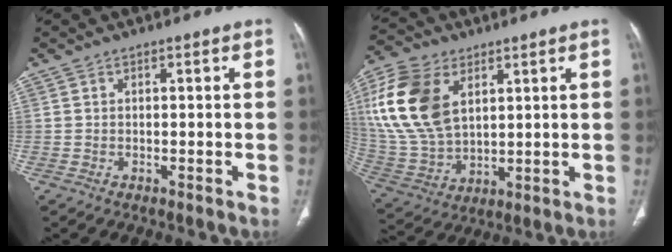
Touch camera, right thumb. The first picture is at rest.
{"total": 19.0, "force": [6.3, 11.7, 13.6], "torque": [-0.278, -0.017, 0.128]}